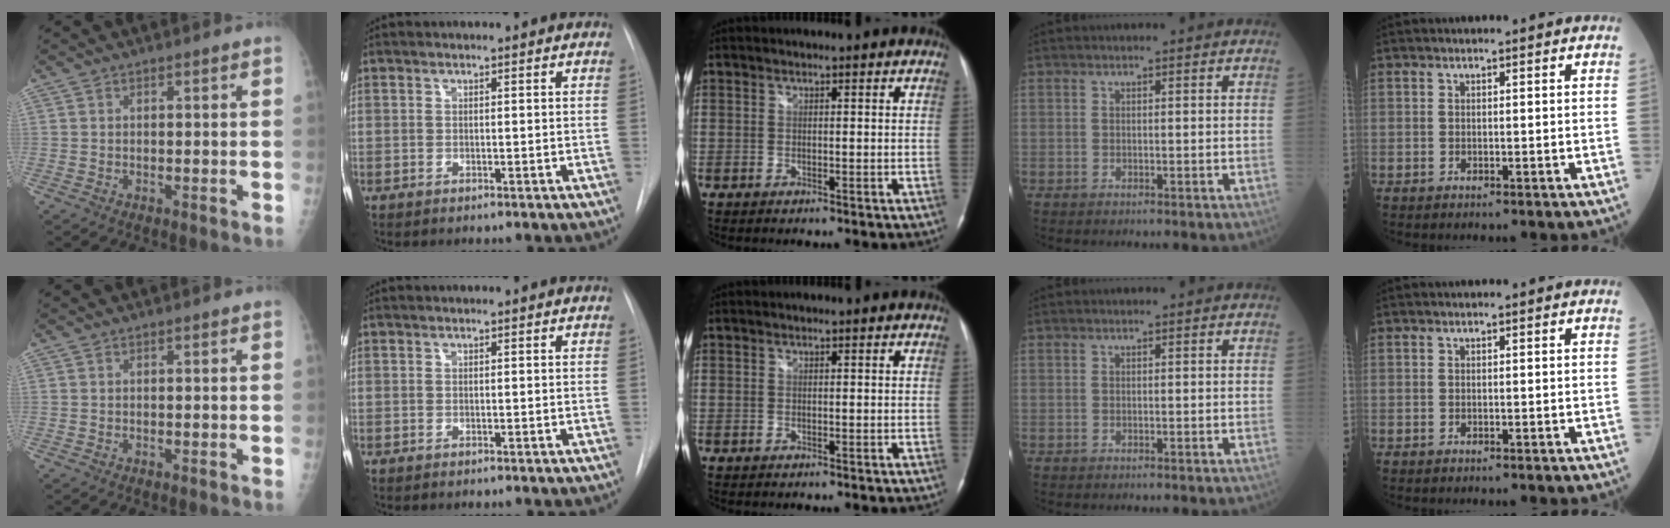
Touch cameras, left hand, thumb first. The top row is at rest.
{}